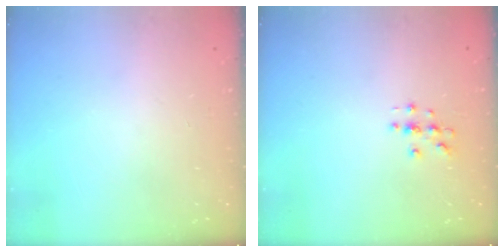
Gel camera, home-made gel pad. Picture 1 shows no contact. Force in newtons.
{"total": 2.9, "press": 2.9, "slide": 0.3}